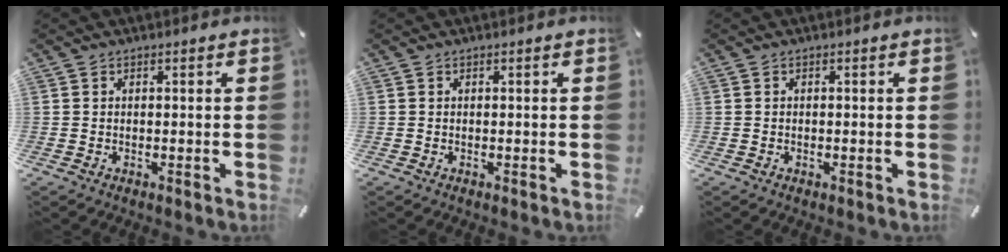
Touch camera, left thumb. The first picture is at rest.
{"total": 0.0}
{"total": 0.0}